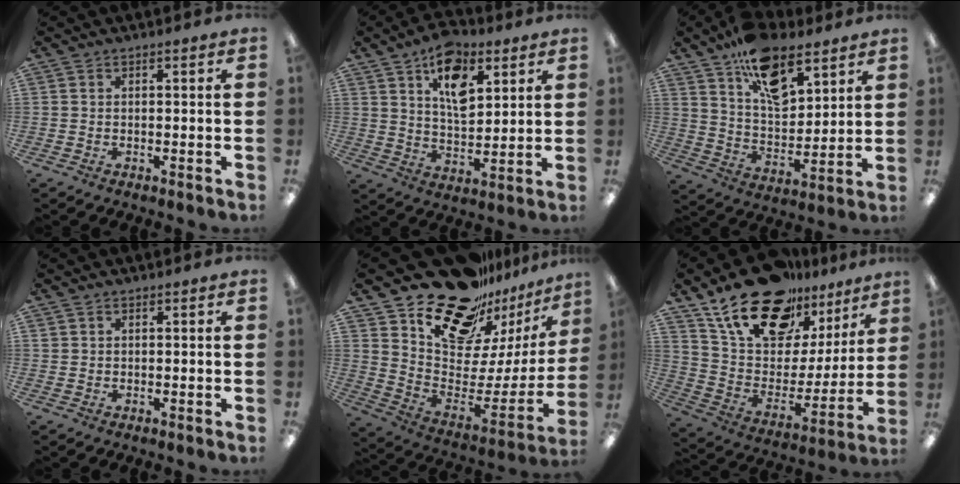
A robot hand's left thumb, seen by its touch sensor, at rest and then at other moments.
{"total": 12.6, "force": [7.1, 6.8, 7.9], "torque": [-0.114, -0.025, 0.123]}
{"total": 16.5, "force": [10.3, 8.5, 9.6], "torque": [-0.153, -0.045, 0.183]}
{"total": 0.8, "force": [0.5, 0.7, 0.1], "torque": [-0.003, 0.003, 0.008]}
{"total": 22.9, "force": [17.8, 10.8, 9.5], "torque": [-0.141, -0.127, 0.319]}
{"total": 22.8, "force": [16.6, 11.8, 10.3], "torque": [-0.180, -0.098, 0.299]}